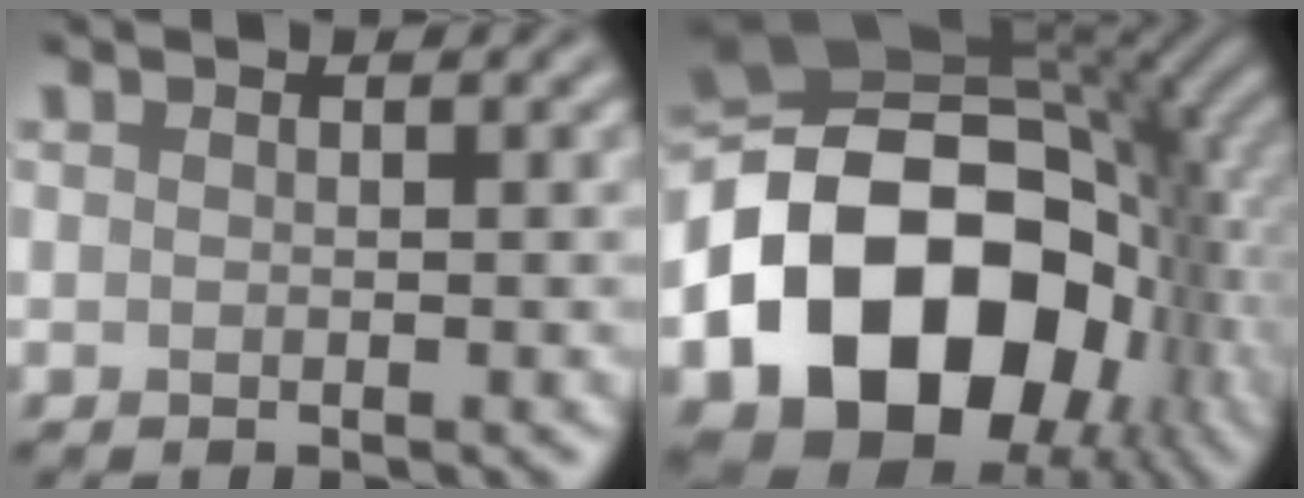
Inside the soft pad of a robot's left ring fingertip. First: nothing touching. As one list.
[{"total": 19.4, "force": [-4.8, 13.9, 12.6], "torque": [-0.215, -0.020, -0.081]}]